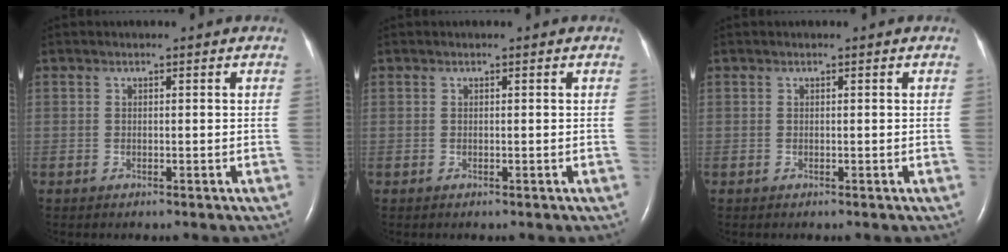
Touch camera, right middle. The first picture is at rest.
{"total": 0.0}
{"total": 0.0}